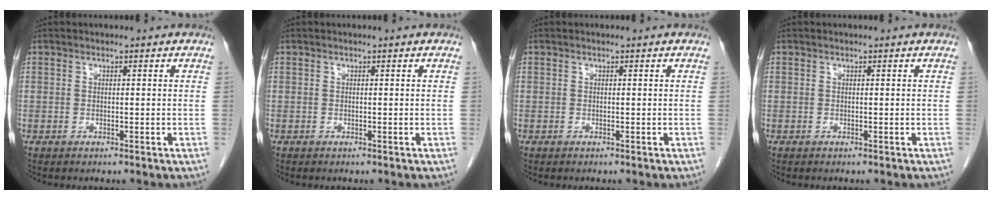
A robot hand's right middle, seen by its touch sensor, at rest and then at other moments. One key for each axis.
{"total": 0.0}
{"total": 0.0}
{"total": 0.0}